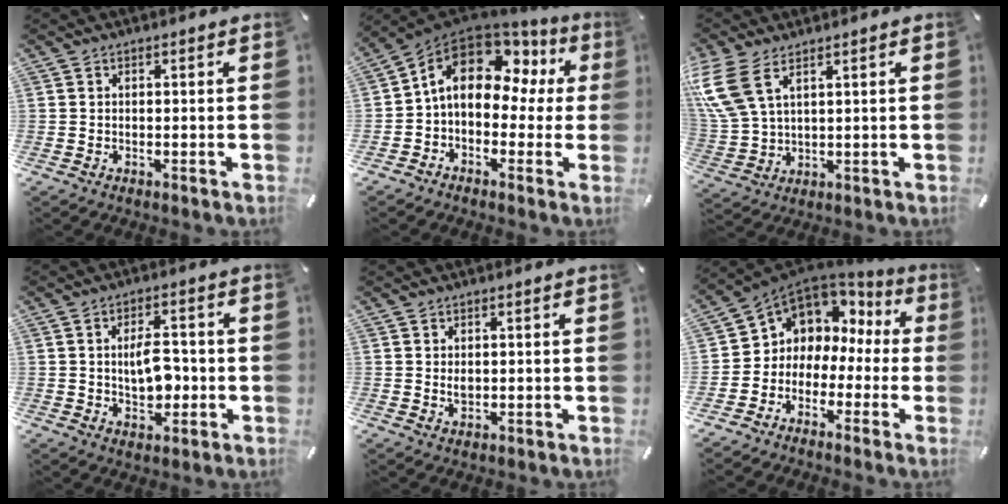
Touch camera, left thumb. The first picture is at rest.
{"total": 13.5, "force": [5.2, 8.9, 8.8], "torque": [-0.153, -0.017, 0.094]}
{"total": 10.2, "force": [5.5, 5.6, 6.5], "torque": [-0.176, -0.021, 0.101]}
{"total": 8.0, "force": [-0.3, 5.0, 6.2], "torque": [-0.097, 0.004, -0.007]}
{"total": 1.7, "force": [0.3, 1.3, 1.1], "torque": [-0.016, 0.001, 0.002]}
{"total": 6.3, "force": [2.2, 5.9, 0.7], "torque": [-0.040, -0.037, 0.041]}